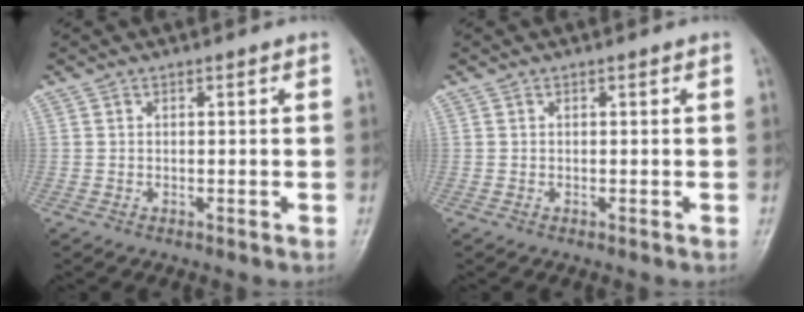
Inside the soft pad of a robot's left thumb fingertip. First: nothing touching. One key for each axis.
{"total": 0.0}